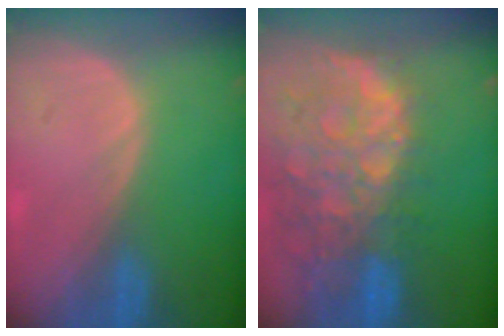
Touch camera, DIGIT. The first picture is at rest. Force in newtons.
{"total": 13.9, "press": 11.2, "slide": 8.3}